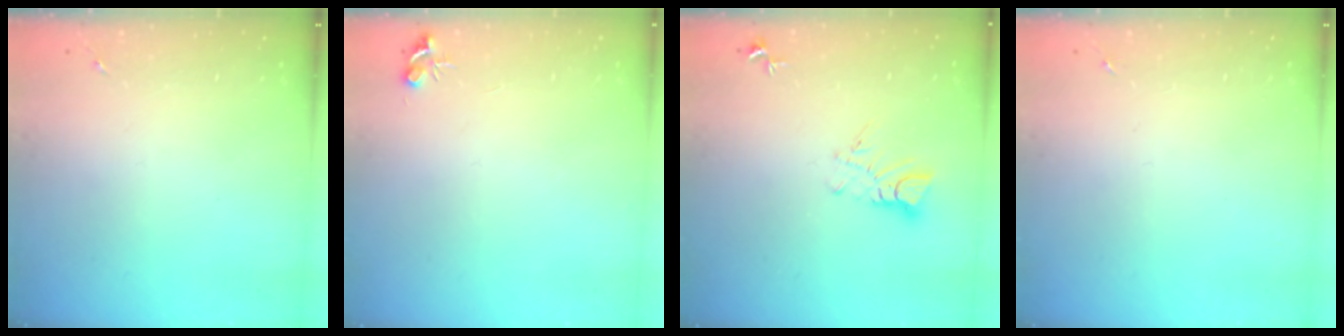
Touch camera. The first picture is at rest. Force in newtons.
{"total": 4.7, "press": 4.7, "slide": 0.6}
{"total": 5.0, "press": 5.0, "slide": 0.3}
{"total": 0.0}